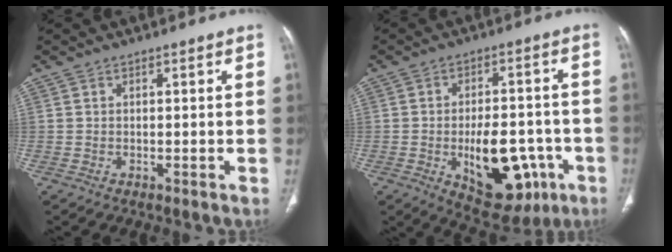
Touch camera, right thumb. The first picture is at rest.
{"total": 16.4, "force": [-5.1, 8.6, 12.9], "torque": [-0.153, 0.021, -0.054]}